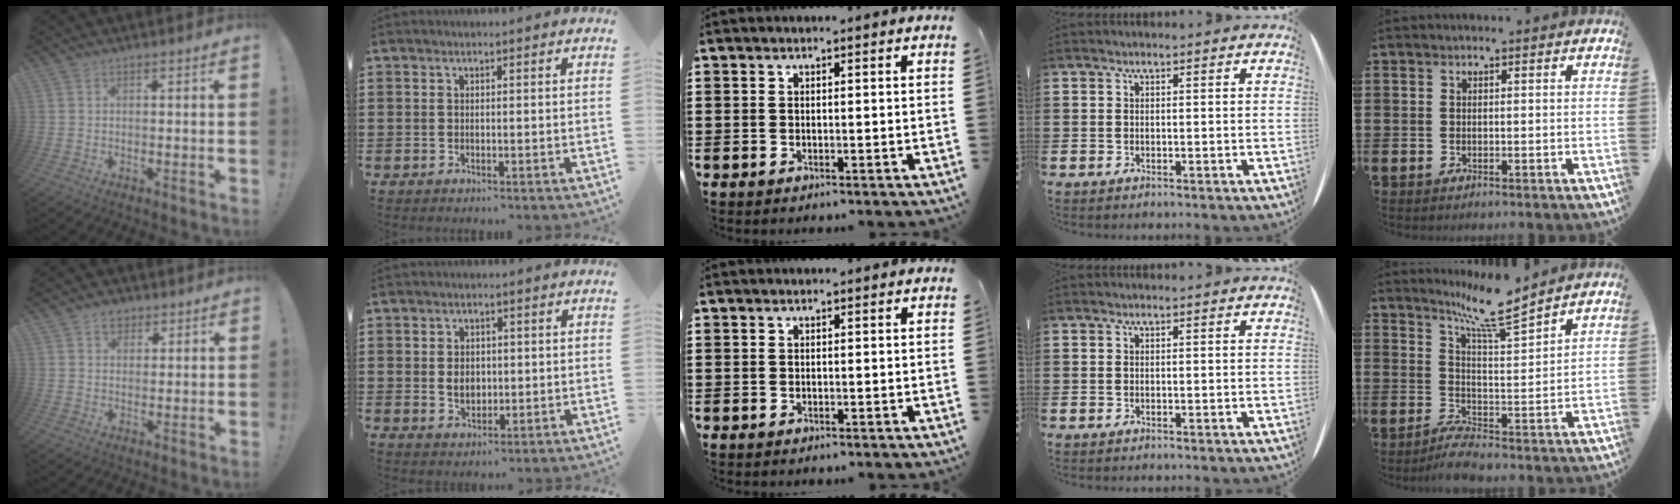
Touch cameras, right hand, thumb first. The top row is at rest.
{"thumb": {"total": 4.4, "force": [2.8, 3.2, 1.1], "torque": [0.000, -0.011, 0.049]}, "index": {"total": 3.2, "force": [0.0, 2.3, 2.2], "torque": [-0.040, 0.005, -0.004]}, "little": {"total": 7.4, "force": [5.4, 0.2, 5.0], "torque": [-0.097, -0.036, 0.087]}}